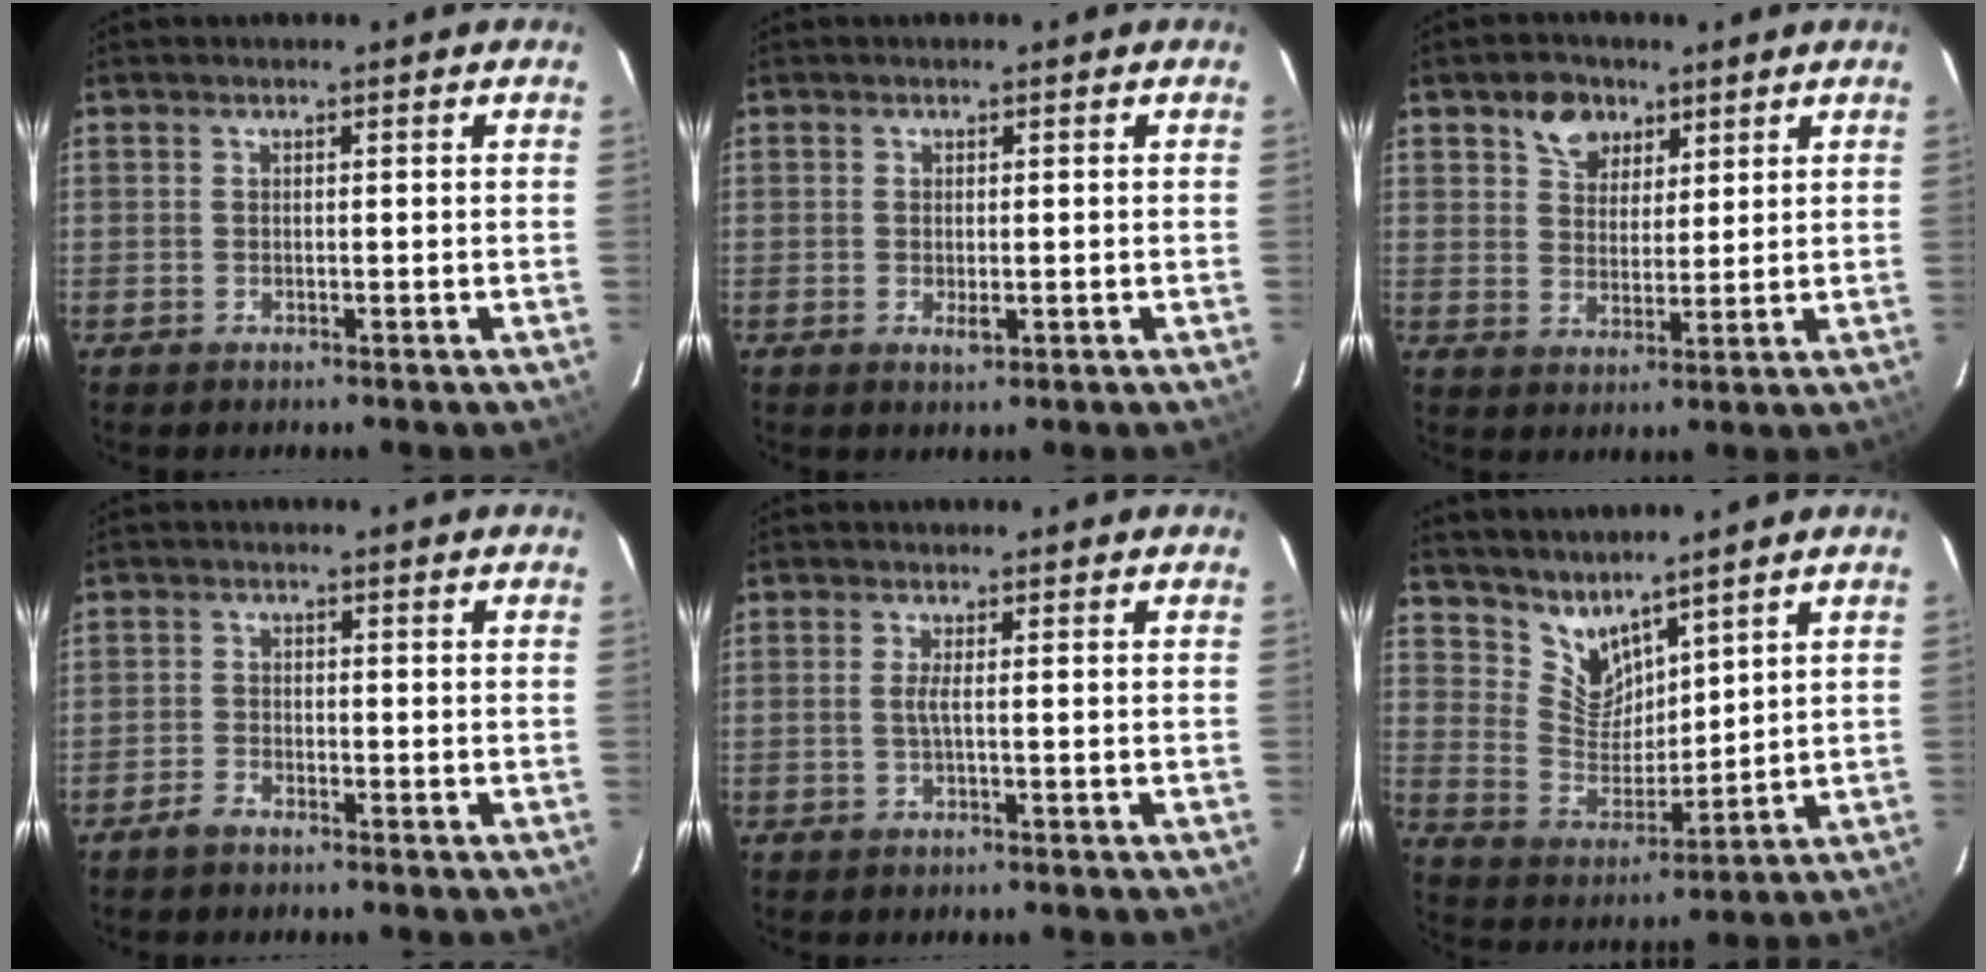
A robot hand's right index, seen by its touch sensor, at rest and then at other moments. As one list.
[{"total": 1.8, "force": [-0.4, 0.9, 1.6], "torque": [-0.027, -0.003, -0.004]}, {"total": 6.7, "force": [4.0, 4.7, 2.4], "torque": [-0.036, 0.015, 0.071]}, {"total": 2.3, "force": [-2.0, 0.8, 0.8], "torque": [-0.031, 0.004, -0.040]}, {"total": 1.3, "force": [-0.3, -0.4, 1.2], "torque": [-0.022, 0.000, -0.008]}, {"total": 8.1, "force": [7.1, 3.1, 2.2], "torque": [-0.039, -0.005, 0.149]}]